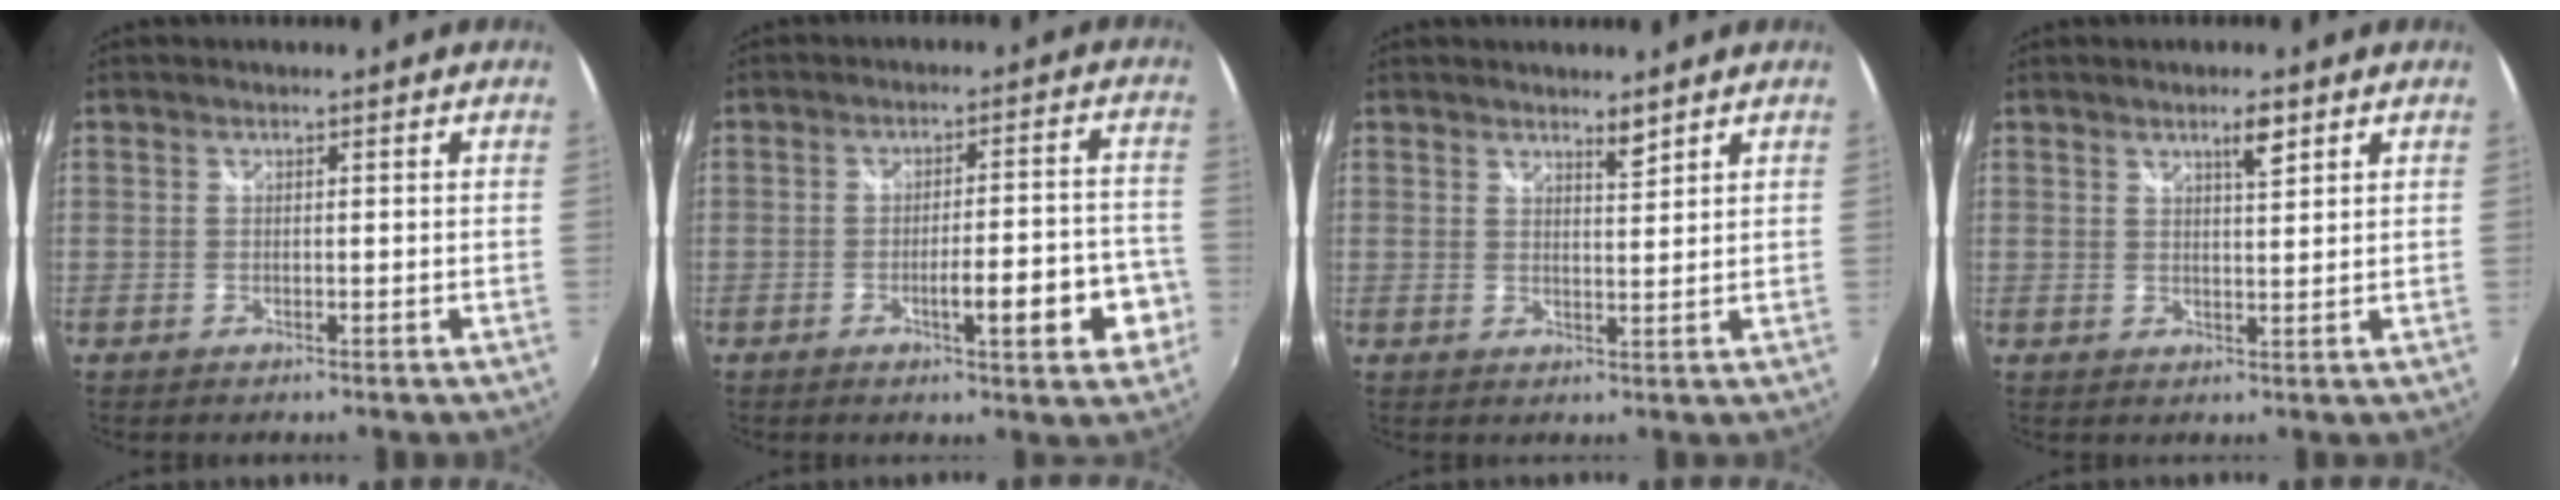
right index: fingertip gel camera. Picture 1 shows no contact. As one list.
[{"total": 10.0, "force": [-4.1, 1.7, 9.0], "torque": [-0.138, -0.006, -0.050]}, {"total": 2.3, "force": [2.0, 0.2, 1.1], "torque": [-0.016, -0.001, 0.032]}, {"total": 3.3, "force": [2.1, 0.7, 2.4], "torque": [-0.037, 0.004, 0.035]}]